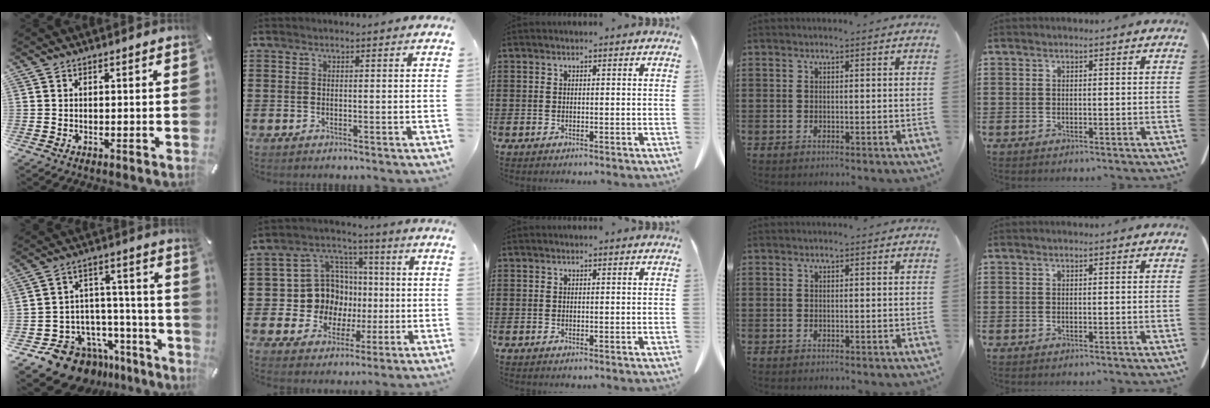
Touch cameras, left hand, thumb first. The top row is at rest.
{"thumb": {"total": 14.9, "force": [-11.3, 8.4, 5.0], "torque": [-0.069, 0.068, -0.188]}, "index": {"total": 10.9, "force": [0.2, 10.4, 3.2], "torque": [-0.107, -0.002, 0.017]}}